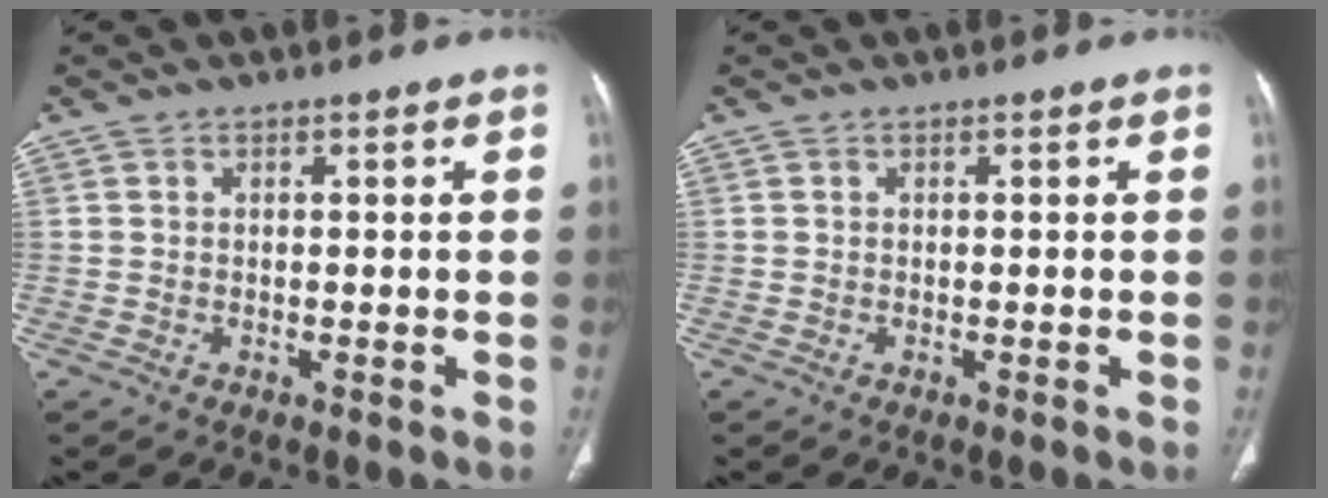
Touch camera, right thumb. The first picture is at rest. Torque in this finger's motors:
{"motor_torque": [0.03, 0.03, -0.22, 0.22, 0.00]}